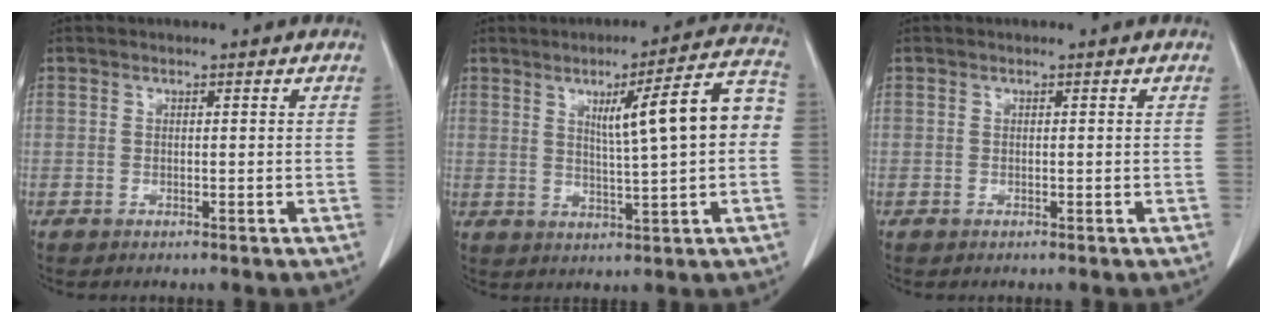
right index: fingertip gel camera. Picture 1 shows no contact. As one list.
[{"total": 11.6, "force": [1.5, 0.7, 11.5], "torque": [-0.160, 0.024, 0.023]}, {"total": 0.0}]